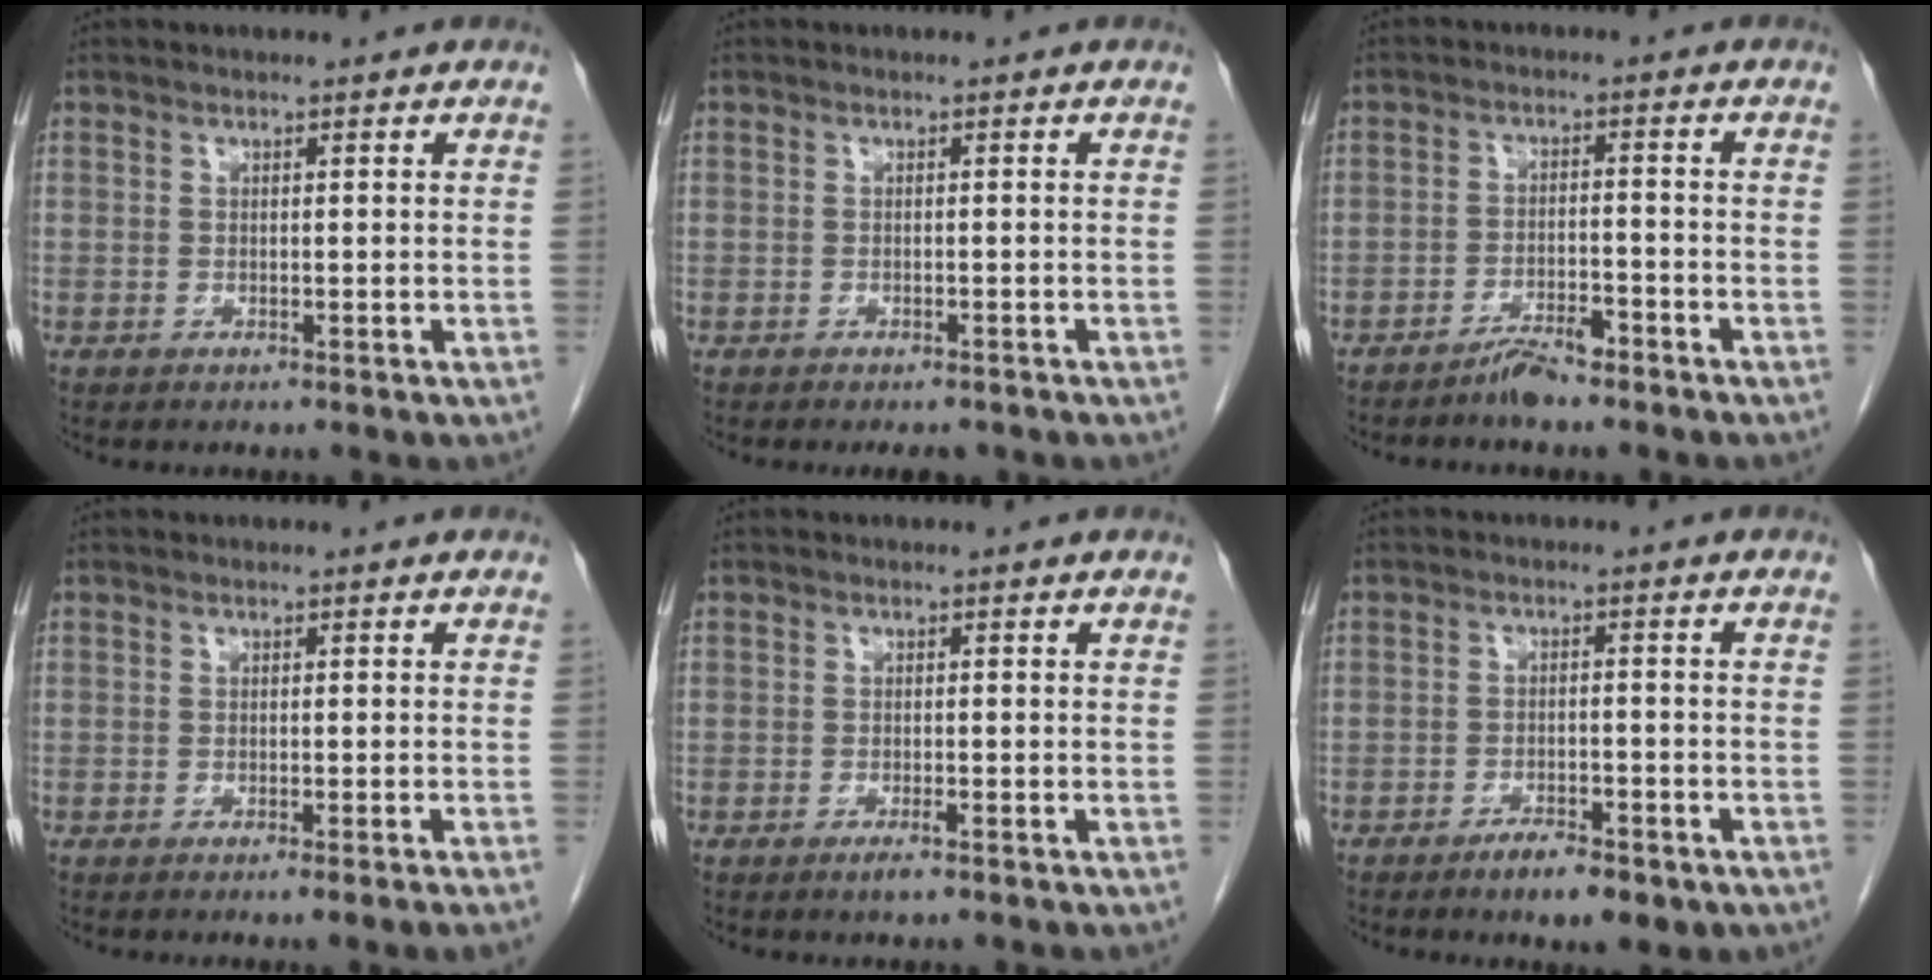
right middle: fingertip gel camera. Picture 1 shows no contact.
{"total": 2.1, "force": [-1.8, 0.7, 0.8], "torque": [-0.013, -0.005, -0.019]}
{"total": 3.7, "force": [-3.2, 0.5, 1.8], "torque": [-0.033, -0.001, -0.057]}
{"total": 1.5, "force": [-0.9, -0.6, 1.0], "torque": [-0.008, 0.003, -0.015]}
{"total": 1.4, "force": [-0.9, 0.1, 1.0], "torque": [-0.020, -0.002, -0.014]}
{"total": 5.2, "force": [-3.4, 1.6, 3.6], "torque": [-0.056, -0.002, -0.046]}